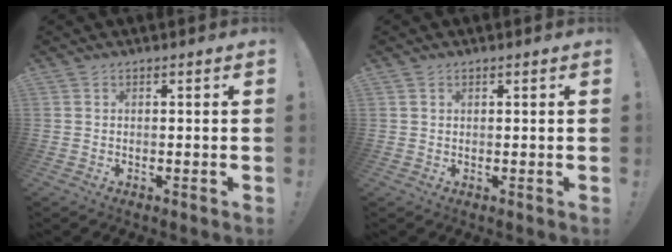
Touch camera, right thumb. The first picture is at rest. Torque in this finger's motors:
{"motor_torque": [-0.33, 0.78, 0.58, 1.04, 0.36]}